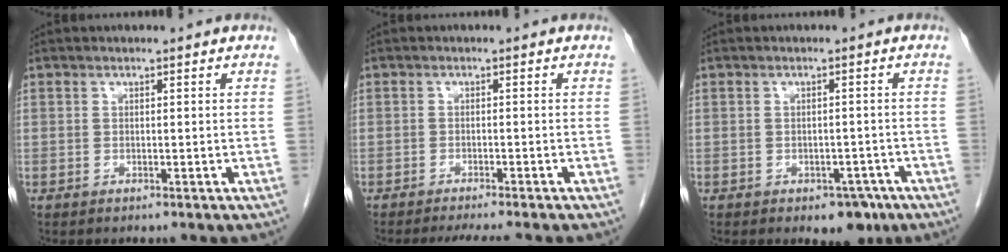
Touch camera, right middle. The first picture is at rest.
{"total": 6.2, "force": [-5.4, 0.3, 3.0], "torque": [-0.033, -0.010, -0.077]}
{"total": 3.9, "force": [-2.3, 2.3, 2.1], "torque": [-0.016, 0.004, -0.021]}